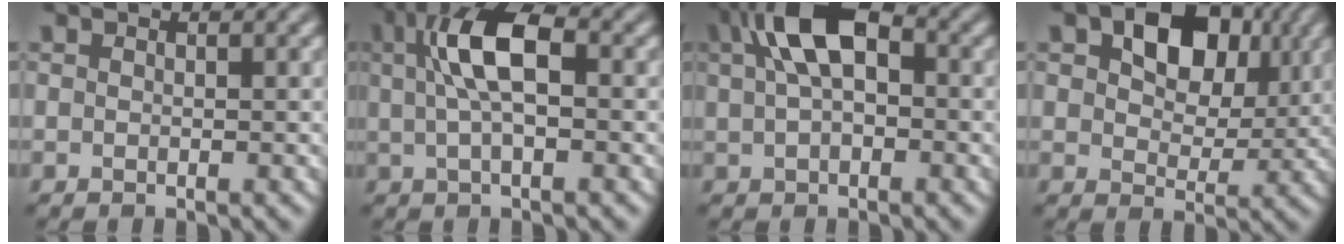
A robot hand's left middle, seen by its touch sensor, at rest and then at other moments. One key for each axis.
{"total": 6.2, "fx": 1.0, "fy": 2.4, "fz": 5.6, "tx": -0.117, "ty": 0.015, "tz": 0.016}
{"total": 7.2, "fx": 1.8, "fy": 3.7, "fz": 5.9, "tx": -0.114, "ty": 0.019, "tz": 0.027}
{"total": 7.2, "fx": 2.4, "fy": 4.8, "fz": 4.8, "tx": -0.093, "ty": -0.002, "tz": 0.031}